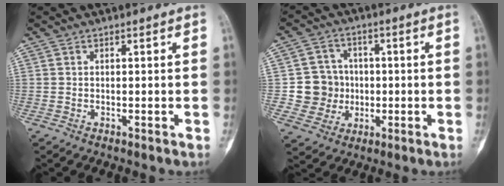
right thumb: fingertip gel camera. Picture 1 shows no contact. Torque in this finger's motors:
{"motor_torque": [0.55, 0.95, 0.20, -0.27, 0.00]}